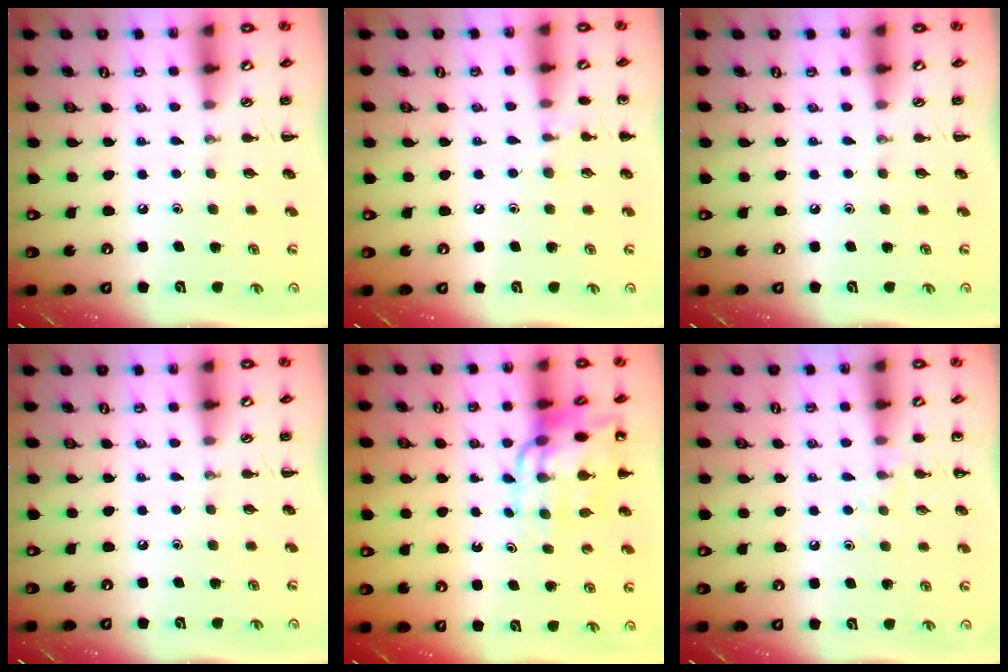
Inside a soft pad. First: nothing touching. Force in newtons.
{"total": 6.2, "press": 6.0, "slide": 1.8}
{"total": 0.0}
{"total": 0.0}
{"total": 12.2, "press": 11.8, "slide": 3.3}
{"total": 5.1, "press": 4.8, "slide": 1.9}